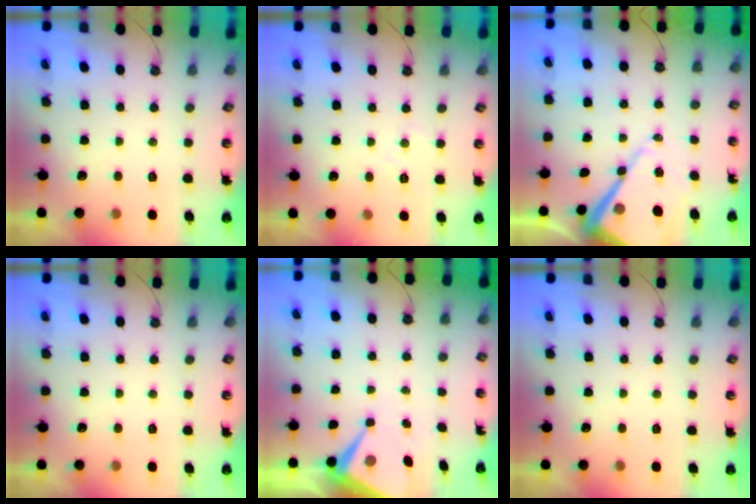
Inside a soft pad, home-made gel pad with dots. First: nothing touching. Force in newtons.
{"total": 4.0, "press": 3.9, "slide": 0.6}
{"total": 15.8, "press": 15.7, "slide": 1.4}
{"total": 0.0}
{"total": 8.1, "press": 8.1, "slide": 0.2}
{"total": 0.0}